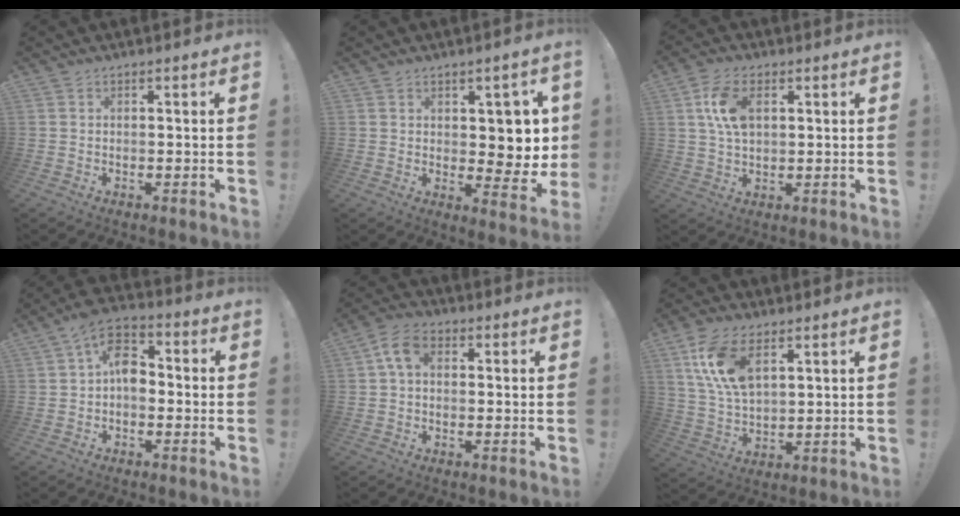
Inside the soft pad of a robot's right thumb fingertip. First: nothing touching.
{"total": 7.4, "force": [2.6, 4.7, 5.0], "torque": [-0.052, -0.022, 0.052]}
{"total": 9.6, "force": [2.7, 5.8, 7.2], "torque": [-0.141, 0.004, 0.050]}
{"total": 9.8, "force": [0.3, 6.3, 7.5], "torque": [-0.140, 0.011, 0.010]}
{"total": 6.9, "force": [1.4, 4.6, 4.9], "torque": [-0.099, 0.013, 0.031]}
{"total": 12.7, "force": [5.9, 6.5, 9.1], "torque": [-0.189, -0.015, 0.110]}